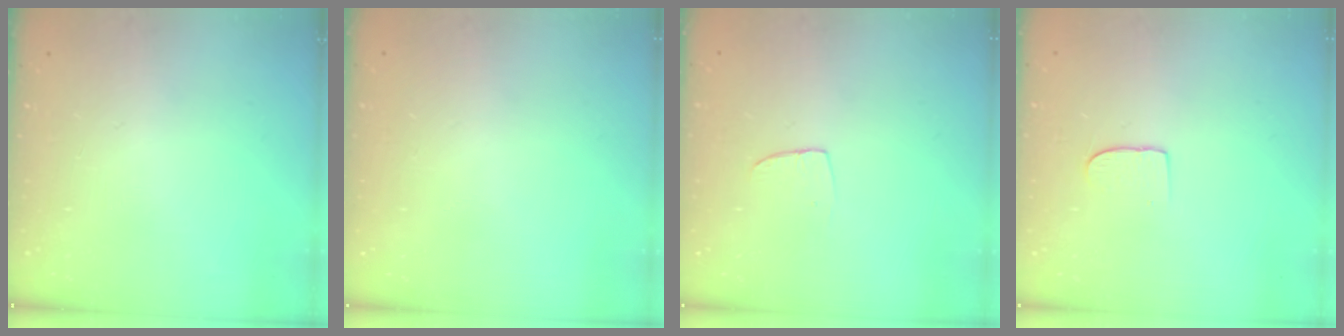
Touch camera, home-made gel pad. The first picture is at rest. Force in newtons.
{"total": 0.0}
{"total": 3.1, "press": 3.1, "slide": 0.2}
{"total": 6.8, "press": 6.8, "slide": 0.5}